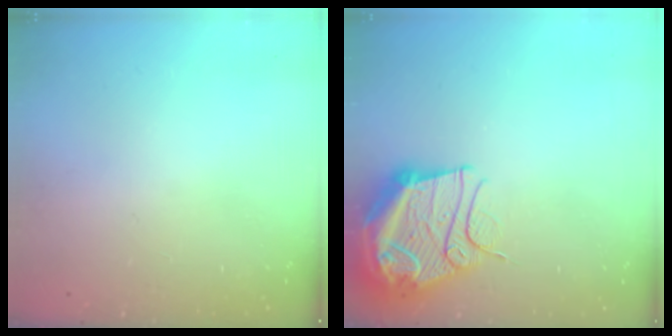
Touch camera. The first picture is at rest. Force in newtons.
{"total": 17.5, "press": 17.4, "slide": 1.9}